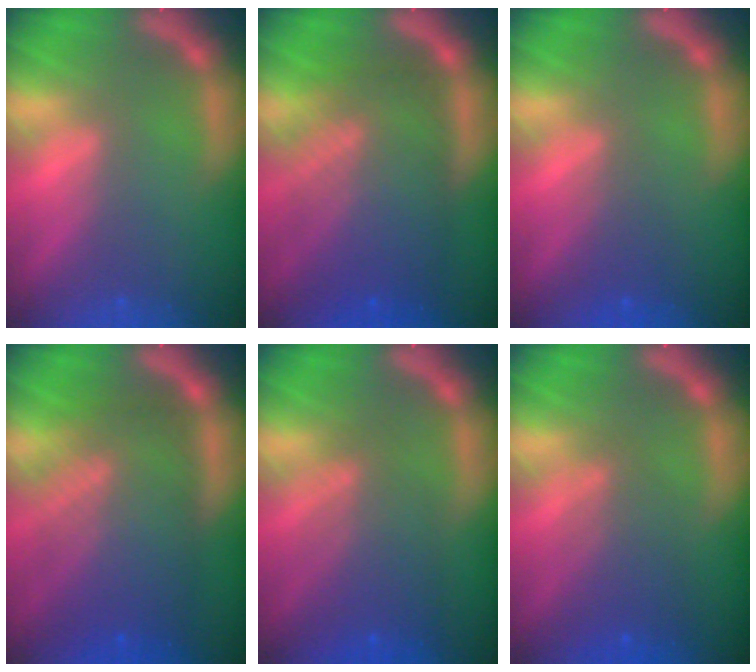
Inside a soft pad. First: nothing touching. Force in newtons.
{"total": 10.1}
{"total": 2.0}
{"total": 10.1}
{"total": 5.5}
{"total": 4.1}